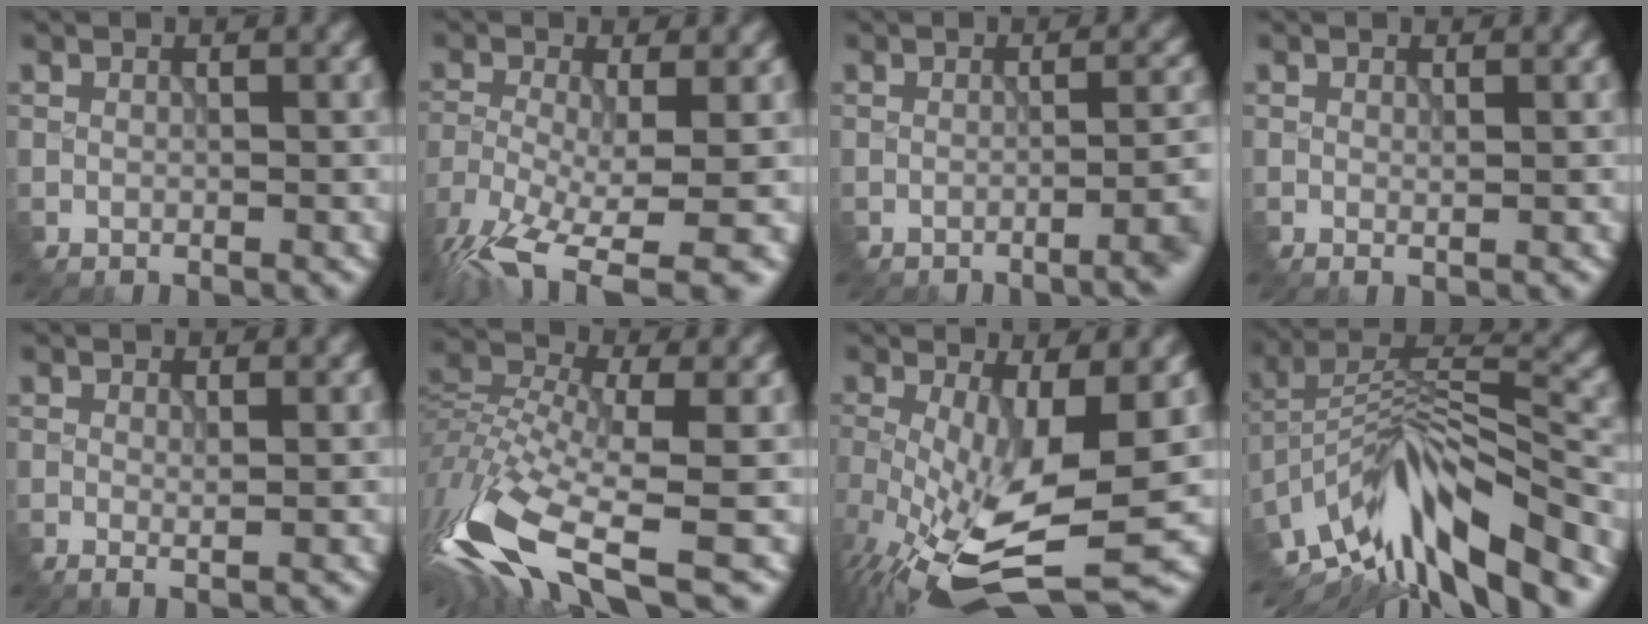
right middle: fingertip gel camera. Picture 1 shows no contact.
{"total": 11.5, "force": [-8.1, 3.3, 7.5], "torque": [-0.151, -0.023, -0.113]}
{"total": 4.4, "force": [-2.0, 1.5, 3.6], "torque": [-0.031, 0.006, -0.026]}
{"total": 0.0}
{"total": 0.6, "force": [0.1, 0.0, 0.6], "torque": [-0.019, 0.003, -0.002]}
{"total": 11.3, "force": [-6.4, 4.1, 8.4], "torque": [-0.197, -0.007, -0.108]}
{"total": 10.2, "force": [-2.5, 3.3, 9.3], "torque": [-0.193, -0.028, -0.035]}
{"total": 11.6, "force": [-7.7, 3.5, 7.9], "torque": [-0.148, 0.022, -0.142]}